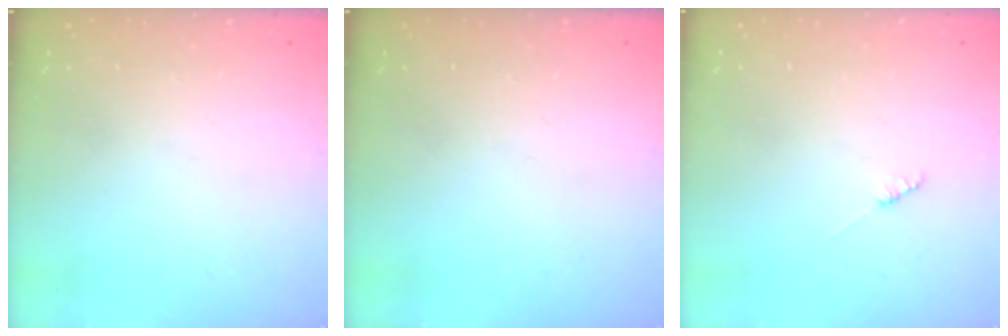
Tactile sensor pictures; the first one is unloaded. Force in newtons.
{"total": 0.0}
{"total": 1.4, "press": 1.4, "slide": 0.2}